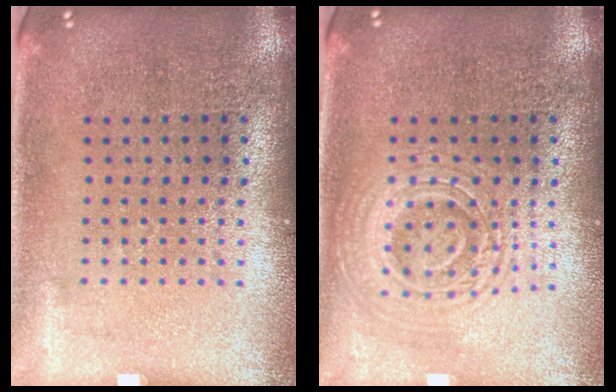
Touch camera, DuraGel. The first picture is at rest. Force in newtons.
{"total": 2.8, "press": 2.8, "slide": 0.5}